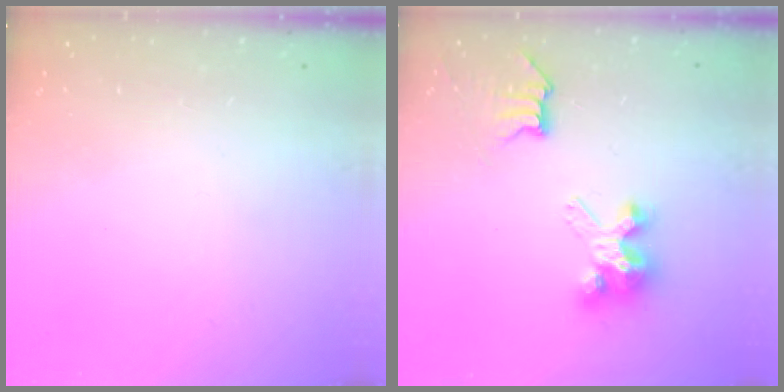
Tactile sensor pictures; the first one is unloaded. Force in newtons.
{"total": 7.4, "press": 7.4, "slide": 0.0}